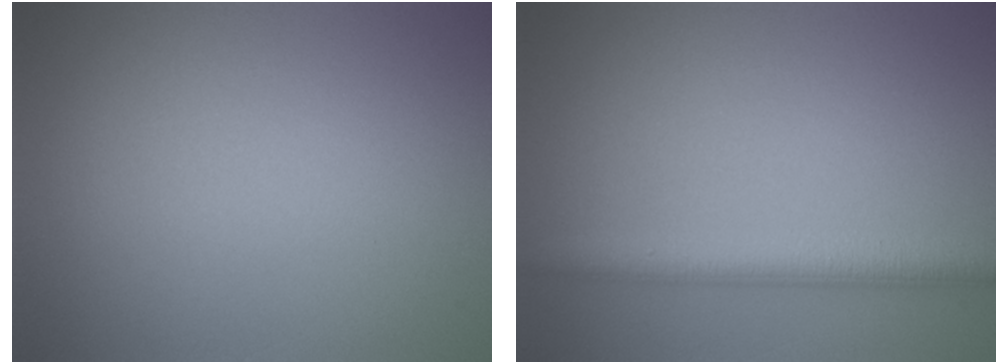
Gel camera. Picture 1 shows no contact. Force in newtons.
{"total": 3.6, "press": 3.5, "slide": 0.2}